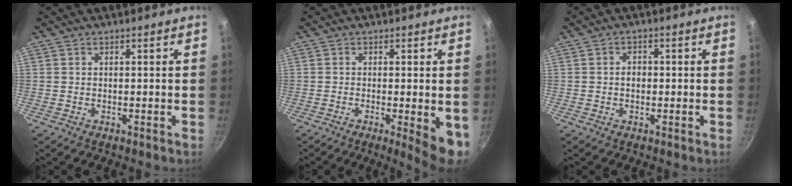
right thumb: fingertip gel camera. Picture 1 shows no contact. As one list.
[{"total": 7.0, "force": [-1.4, 1.5, 6.7], "torque": [-0.078, -0.008, -0.014]}, {"total": 2.2, "force": [-0.2, 1.8, 1.3], "torque": [-0.011, 0.007, -0.005]}]